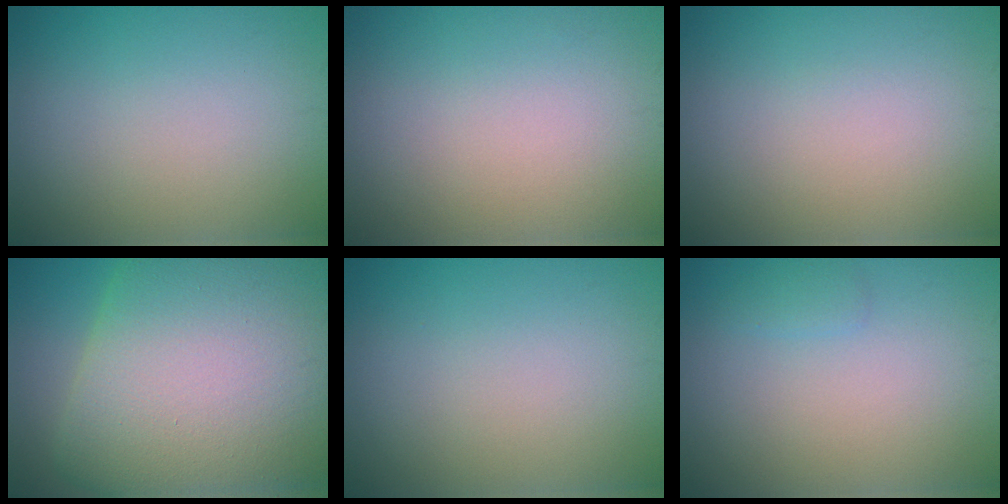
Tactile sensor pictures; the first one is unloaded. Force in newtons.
{"total": 0.0}
{"total": 0.0}
{"total": 17.0, "press": 17.0, "slide": 0.3}
{"total": 0.0}
{"total": 0.8, "press": 0.8, "slide": 0.1}